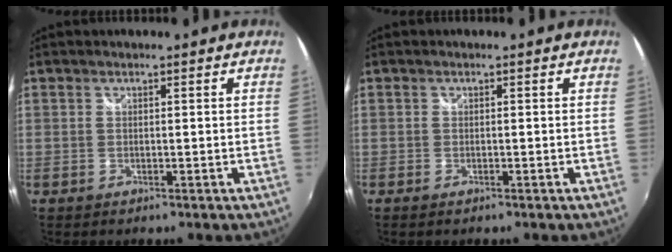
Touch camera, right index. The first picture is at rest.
{"total": 0.7, "force": [-0.5, 0.3, 0.3], "torque": [-0.007, -0.003, -0.012]}